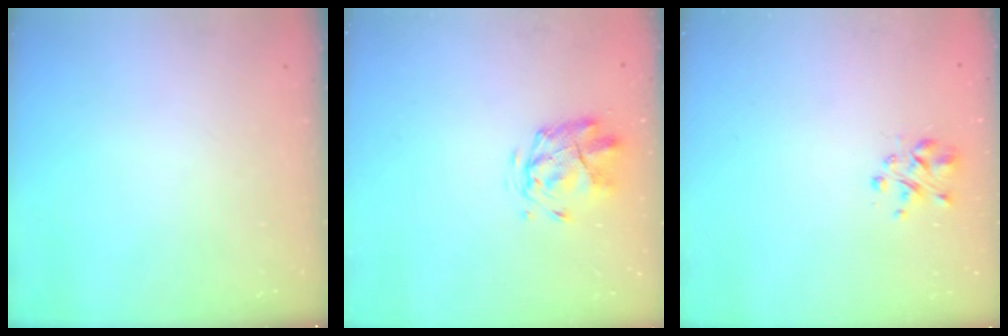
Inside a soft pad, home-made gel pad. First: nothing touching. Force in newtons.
{"total": 2.7, "press": 2.4, "slide": 1.2}
{"total": 2.2, "press": 2.2, "slide": 0.3}